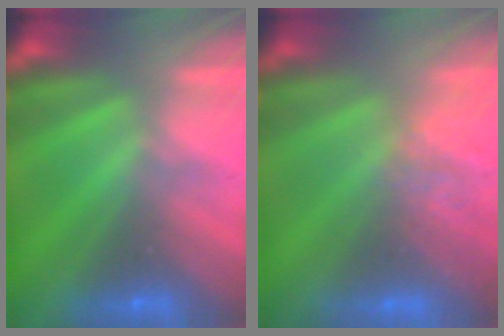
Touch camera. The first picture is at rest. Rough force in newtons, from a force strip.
{"total": 3.1}